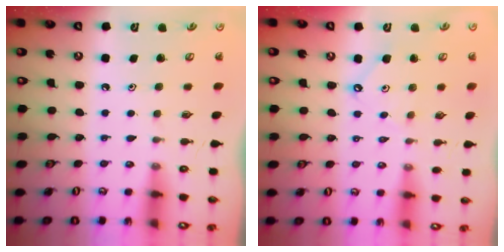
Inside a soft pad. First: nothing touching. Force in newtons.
{"total": 4.7, "press": 4.6, "slide": 0.5}